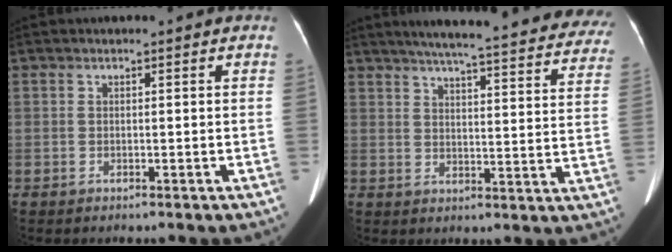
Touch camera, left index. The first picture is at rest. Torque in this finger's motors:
{"motor_torque": [0.94, -1.20, 0.30, 0.11]}